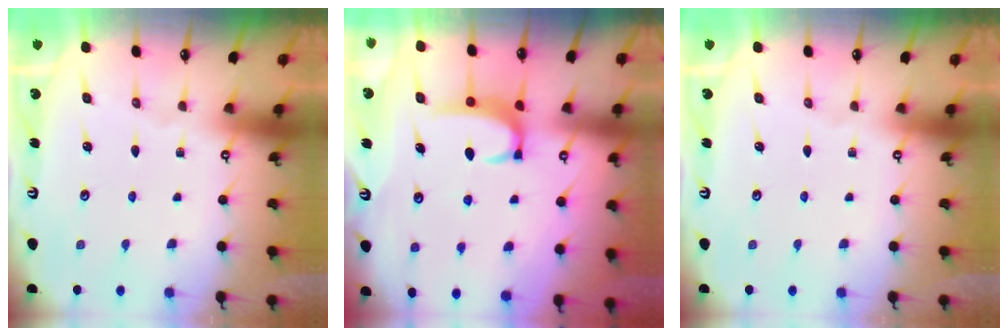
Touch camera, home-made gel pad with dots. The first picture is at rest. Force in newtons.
{"total": 3.5, "press": 3.4, "slide": 0.4}
{"total": 0.0}